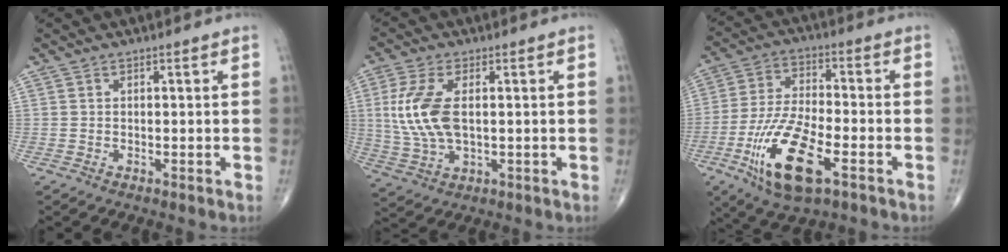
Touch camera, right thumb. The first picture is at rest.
{"total": 10.9, "force": [1.3, 5.5, 9.3], "torque": [-0.213, -0.003, 0.031]}
{"total": 16.6, "force": [-6.9, 6.3, 13.7], "torque": [-0.272, 0.013, -0.120]}